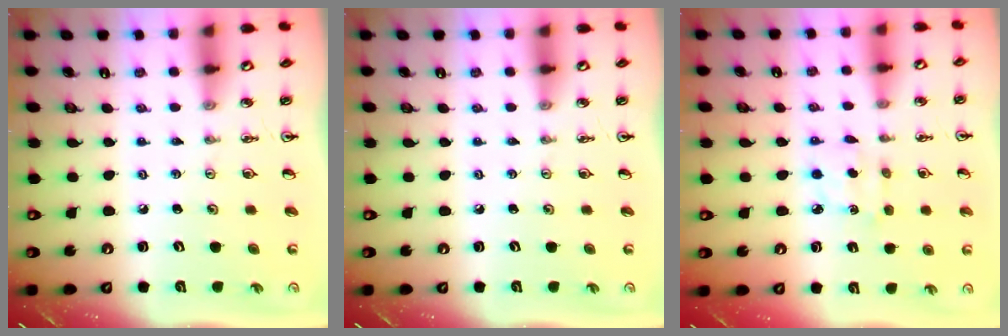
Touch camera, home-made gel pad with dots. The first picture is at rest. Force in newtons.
{"total": 0.0}
{"total": 5.5, "press": 5.5, "slide": 0.5}